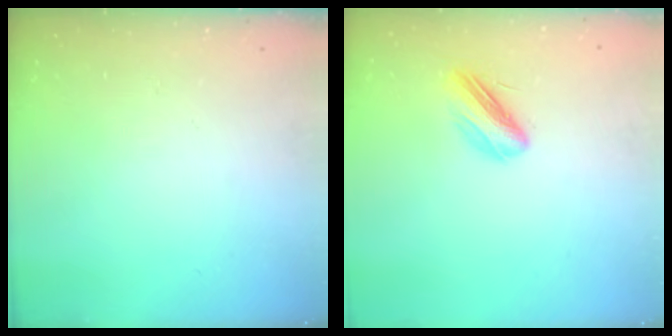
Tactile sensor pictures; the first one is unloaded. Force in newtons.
{"total": 7.0, "press": 7.0, "slide": 0.9}